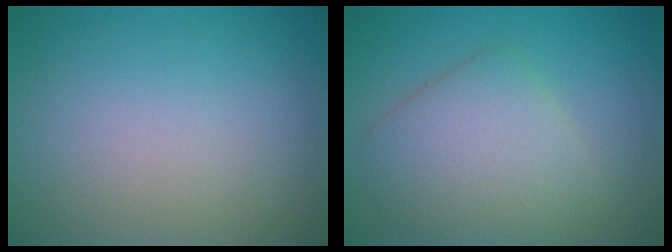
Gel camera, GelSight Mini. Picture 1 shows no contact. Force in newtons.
{"total": 5.0, "press": 5.0, "slide": 0.2}